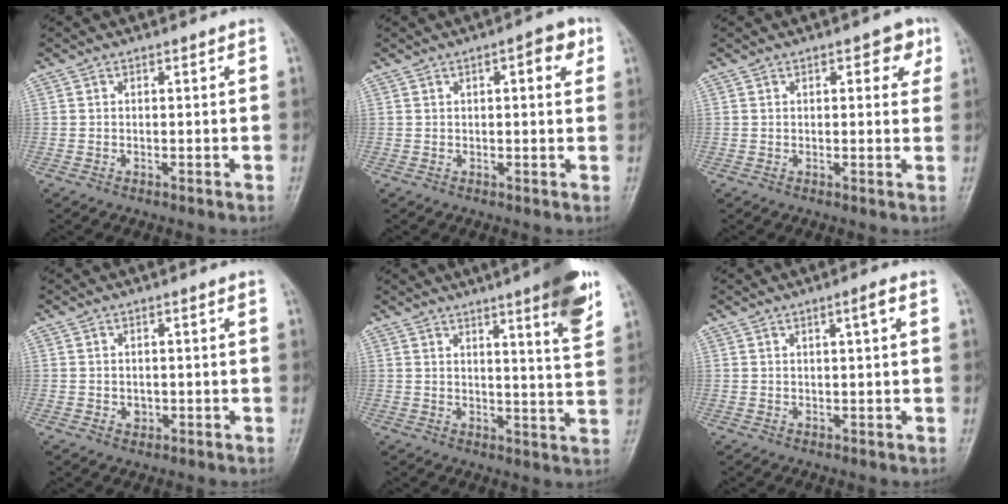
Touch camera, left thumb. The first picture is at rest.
{"total": 4.8, "force": [1.7, 1.7, 4.2], "torque": [-0.045, 0.002, 0.017]}
{"total": 4.7, "force": [1.9, 2.3, 3.6], "torque": [-0.022, -0.002, 0.016]}
{"total": 1.7, "force": [-0.4, 1.4, 0.9], "torque": [-0.006, 0.002, -0.001]}
{"total": 11.2, "force": [6.5, 1.0, 9.1], "torque": [-0.111, -0.034, 0.083]}
{"total": 2.2, "force": [0.8, 0.0, 2.1], "torque": [-0.038, 0.001, 0.016]}